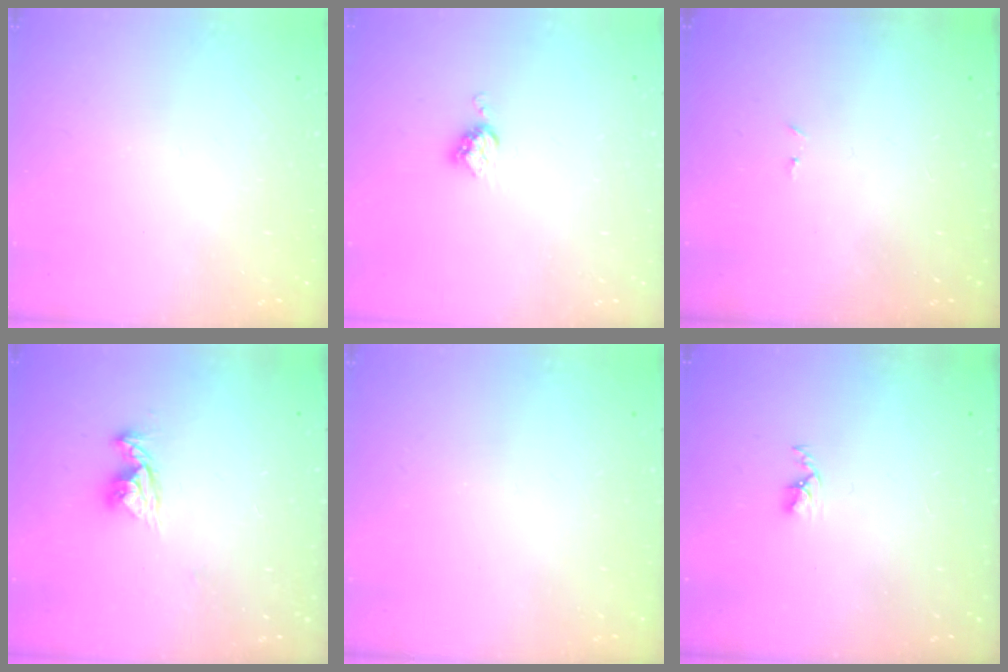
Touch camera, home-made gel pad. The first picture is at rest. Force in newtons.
{"total": 5.1, "press": 5.1, "slide": 0.1}
{"total": 2.9, "press": 2.9, "slide": 0.4}
{"total": 8.3, "press": 8.3, "slide": 0.9}
{"total": 0.0}
{"total": 2.5, "press": 2.5, "slide": 0.4}